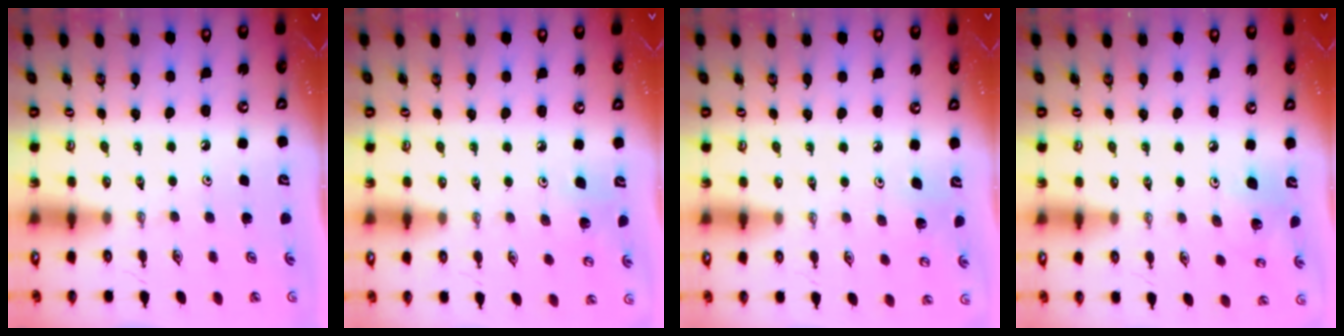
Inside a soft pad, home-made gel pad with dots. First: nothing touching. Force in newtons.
{"total": 7.5, "press": 7.4, "slide": 1.0}
{"total": 4.5, "press": 4.4, "slide": 1.2}
{"total": 7.9, "press": 7.8, "slide": 1.5}